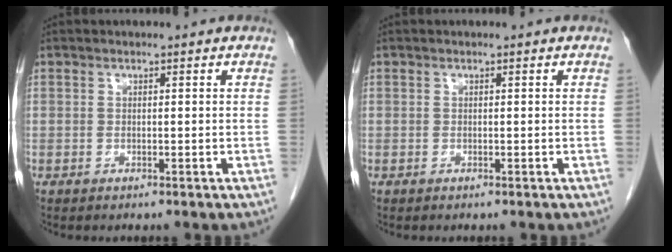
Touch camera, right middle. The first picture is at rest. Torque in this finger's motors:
{"motor_torque": [0.01, 0.08, 0.00, 0.00]}